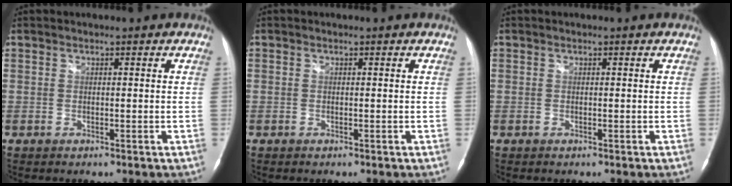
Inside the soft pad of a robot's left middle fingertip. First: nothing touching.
{"total": 0.0}
{"total": 0.0}